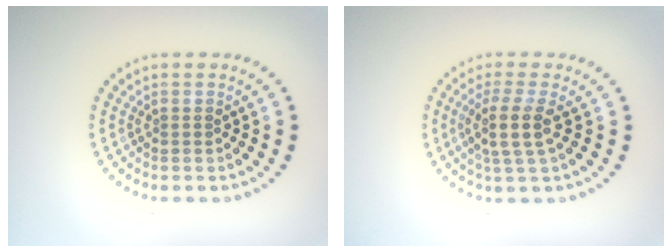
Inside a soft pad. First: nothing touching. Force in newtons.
{"total": 2.9, "press": 2.3, "slide": 1.7}